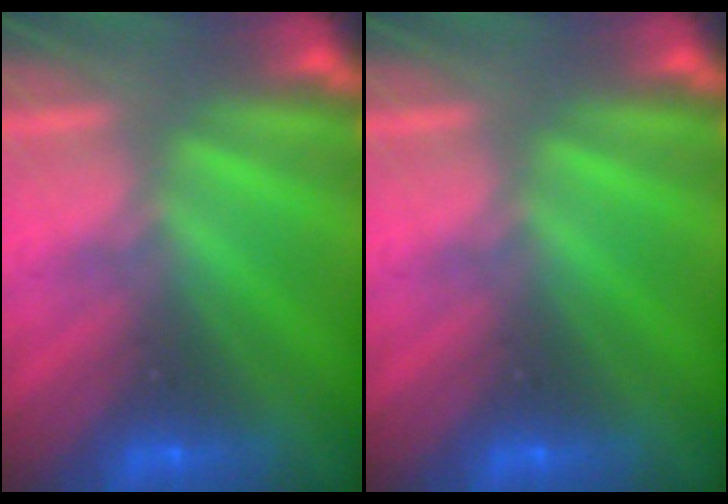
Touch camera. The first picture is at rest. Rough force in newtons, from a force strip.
{"total": 0.0}